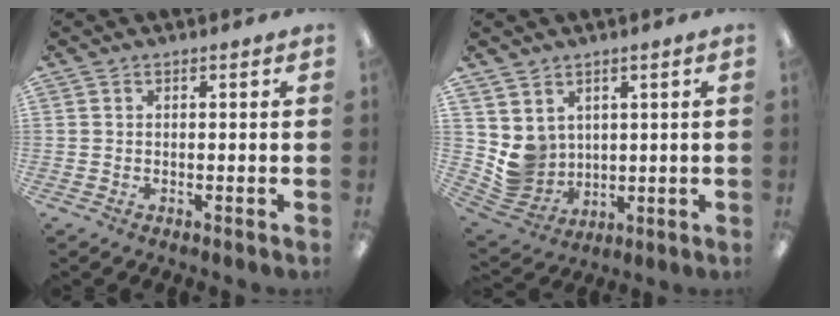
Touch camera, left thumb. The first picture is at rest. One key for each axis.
{"total": 7.3, "fx": 2.9, "fy": 6.6, "fz": 0.8, "tx": -0.048, "ty": -0.025, "tz": 0.066}